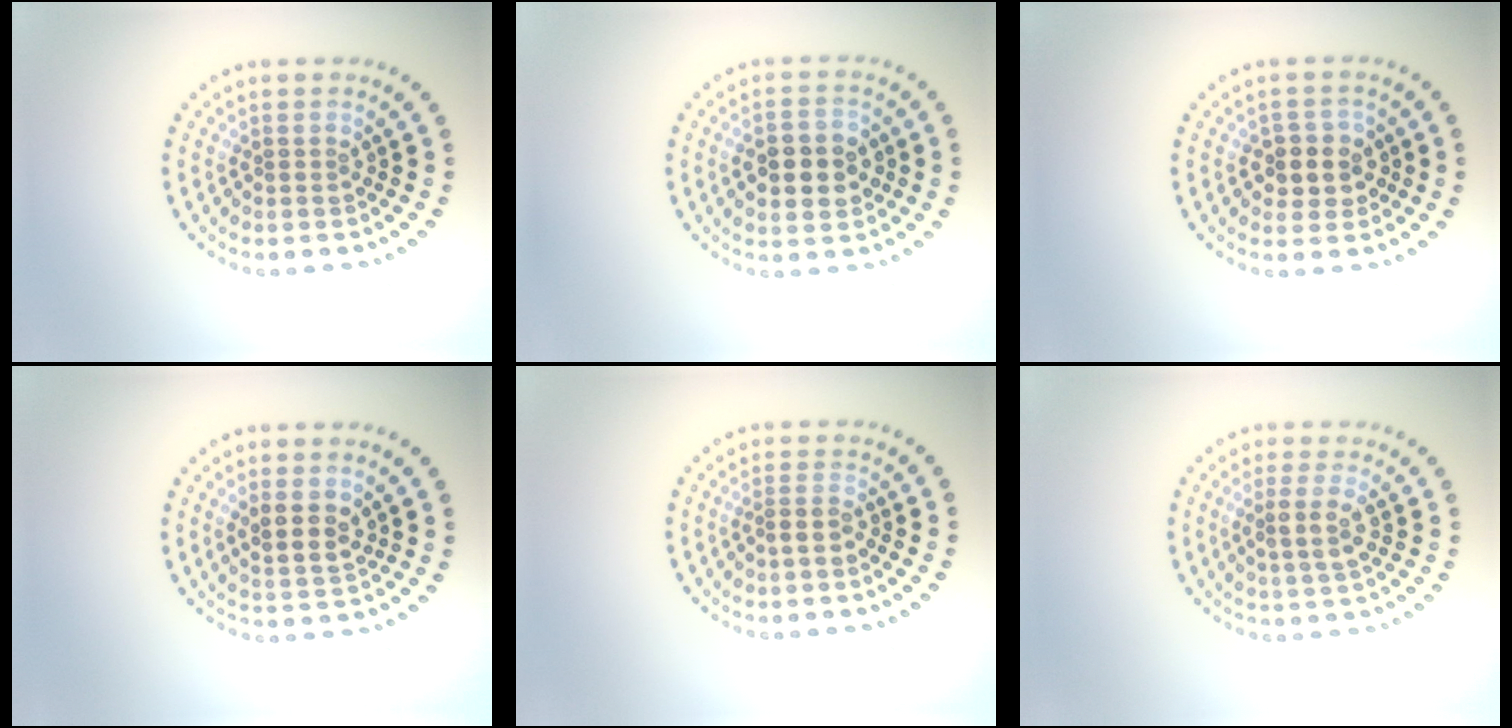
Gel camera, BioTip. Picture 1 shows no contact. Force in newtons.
{"total": 4.4, "press": 4.4, "slide": 0.1}
{"total": 2.9, "press": 2.7, "slide": 1.0}
{"total": 2.3, "press": 2.1, "slide": 1.0}
{"total": 1.1, "press": 0.7, "slide": 0.9}
{"total": 1.8, "press": 1.7, "slide": 0.6}